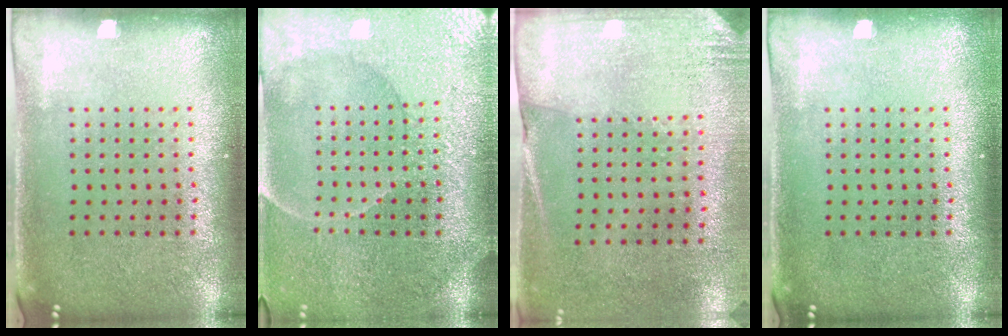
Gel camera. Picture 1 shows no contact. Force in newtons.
{"total": 3.7, "press": 3.5, "slide": 1.2}
{"total": 2.7, "press": 2.4, "slide": 1.3}
{"total": 0.0}